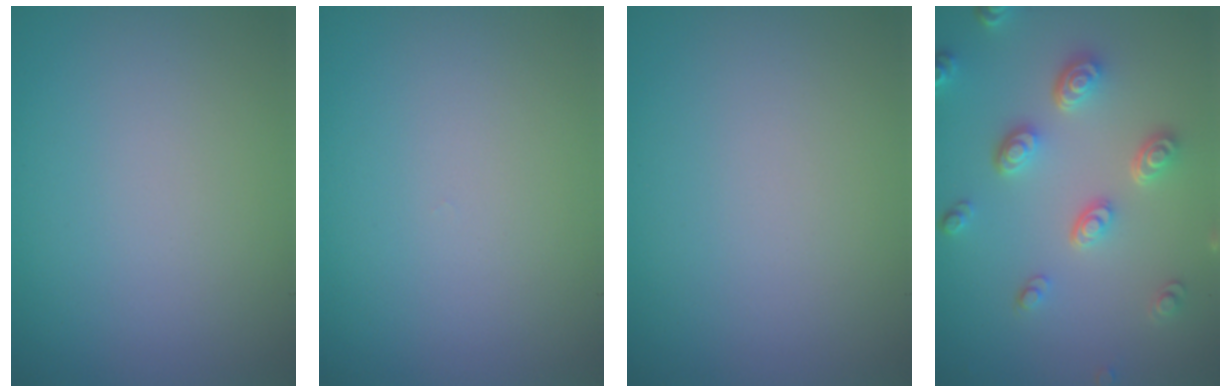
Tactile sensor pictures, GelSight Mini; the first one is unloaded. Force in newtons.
{"total": 0.0}
{"total": 0.0}
{"total": 4.5, "press": 3.6, "slide": 2.8}